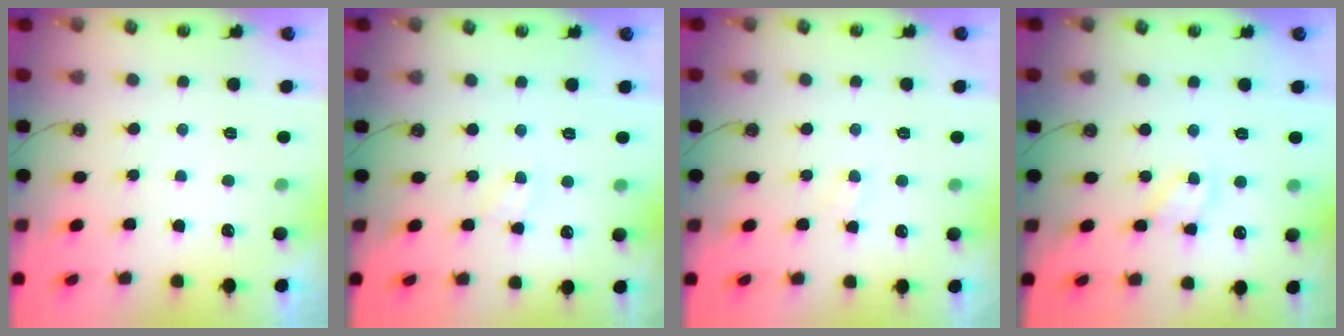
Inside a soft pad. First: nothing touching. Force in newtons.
{"total": 1.3, "press": 1.3, "slide": 0.2}
{"total": 3.7, "press": 3.7, "slide": 0.4}
{"total": 4.0, "press": 4.0, "slide": 0.3}